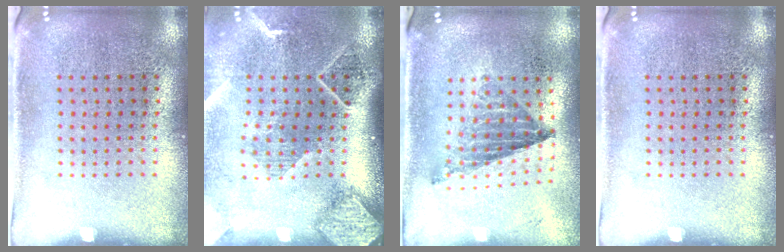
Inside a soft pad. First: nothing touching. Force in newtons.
{"total": 2.7, "press": 2.0, "slide": 1.8}
{"total": 0.5, "press": 0.5, "slide": 0.1}
{"total": 0.0}